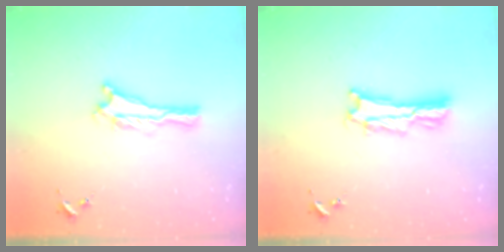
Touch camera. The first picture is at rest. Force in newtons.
{"total": 4.3, "press": 4.3, "slide": 0.5}